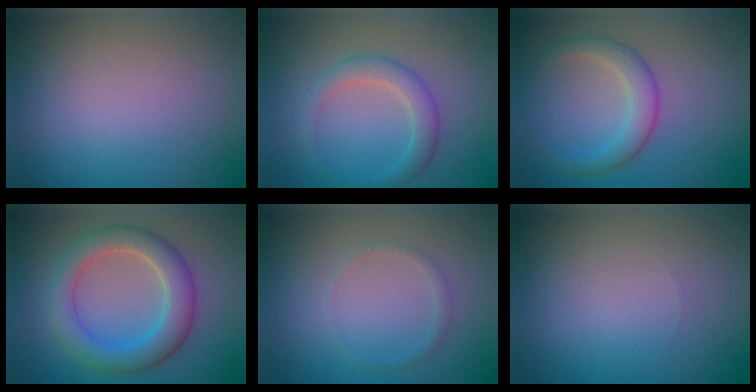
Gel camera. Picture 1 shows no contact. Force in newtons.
{"total": 2.4, "press": 2.4, "slide": 0.1}
{"total": 2.7, "press": 2.7, "slide": 0.2}
{"total": 5.4, "press": 5.4, "slide": 0.2}
{"total": 0.8, "press": 0.8, "slide": 0.0}
{"total": 0.0}